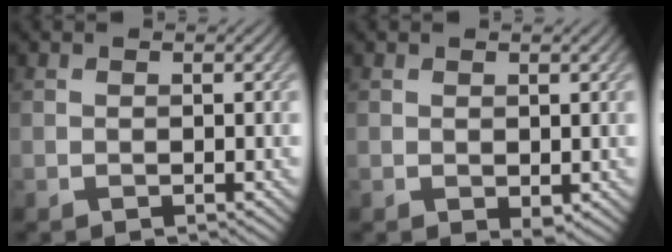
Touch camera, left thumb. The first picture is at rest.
{"total": 1.0, "force": [0.1, 0.6, 0.8], "torque": [-0.012, -0.006, 0.006]}